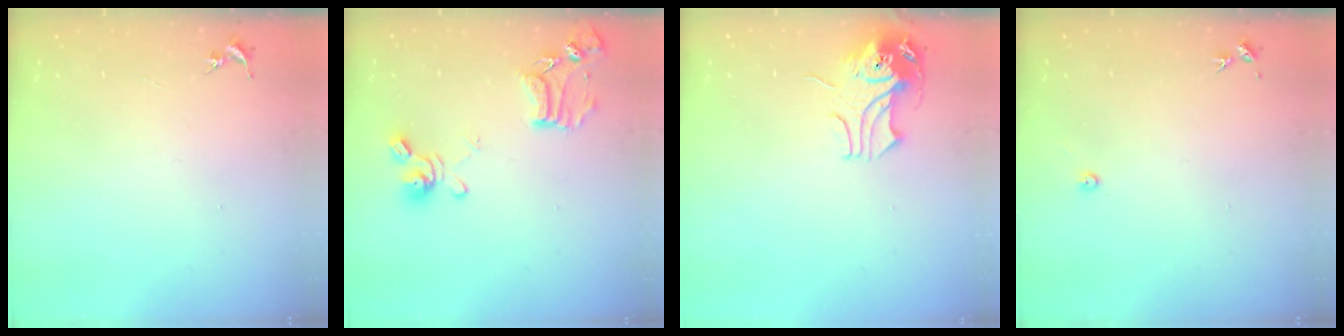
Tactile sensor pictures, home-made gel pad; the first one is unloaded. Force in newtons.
{"total": 14.6, "press": 14.6, "slide": 1.4}
{"total": 11.0, "press": 10.9, "slide": 1.5}
{"total": 3.0, "press": 3.0, "slide": 0.4}